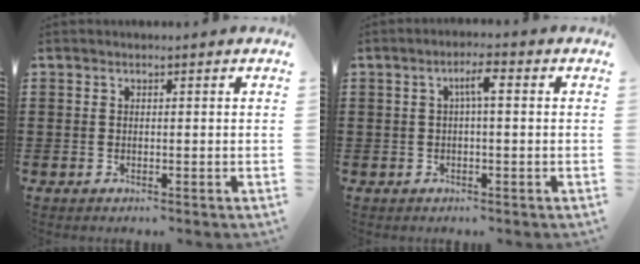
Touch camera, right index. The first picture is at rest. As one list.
[{"total": 3.2, "force": [0.2, 0.6, 3.2], "torque": [-0.061, 0.010, 0.000]}]